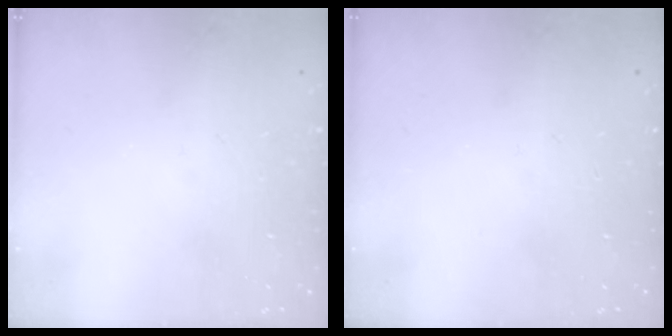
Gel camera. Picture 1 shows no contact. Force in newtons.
{"total": 0.0}